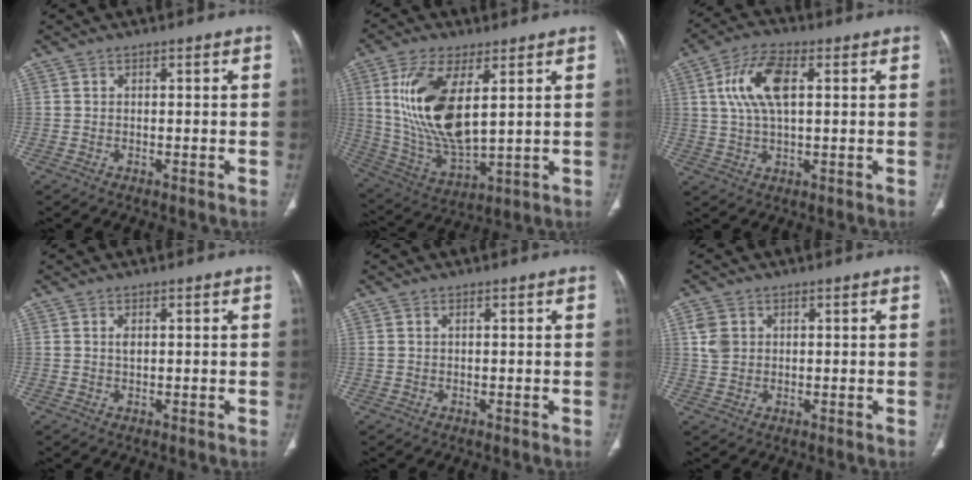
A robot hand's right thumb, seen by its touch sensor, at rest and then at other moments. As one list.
[{"total": 17.8, "force": [4.6, 7.7, 15.3], "torque": [-0.305, -0.026, 0.102]}, {"total": 10.3, "force": [2.5, 4.8, 8.8], "torque": [-0.181, 0.009, 0.046]}, {"total": 1.3, "force": [0.4, 0.6, 1.0], "torque": [-0.018, 0.000, 0.009]}, {"total": 0.8, "force": [0.4, 0.4, 0.6], "torque": [-0.018, 0.010, 0.011]}, {"total": 3.9, "force": [1.2, 3.1, 2.0], "torque": [-0.033, 0.001, 0.028]}]